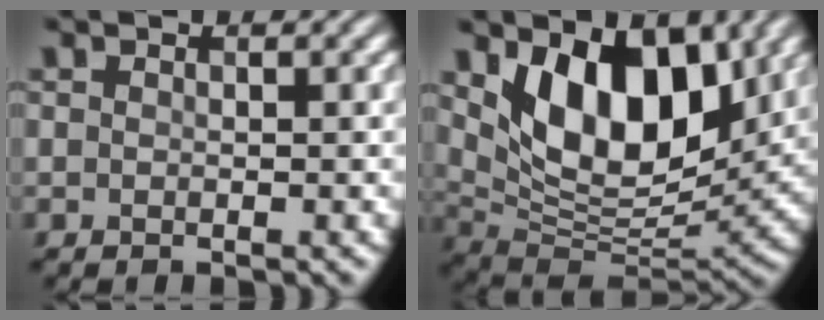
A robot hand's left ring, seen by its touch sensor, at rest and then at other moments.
{"total": 10.0, "force": [3.9, 5.5, 7.4], "torque": [-0.122, -0.020, 0.066]}